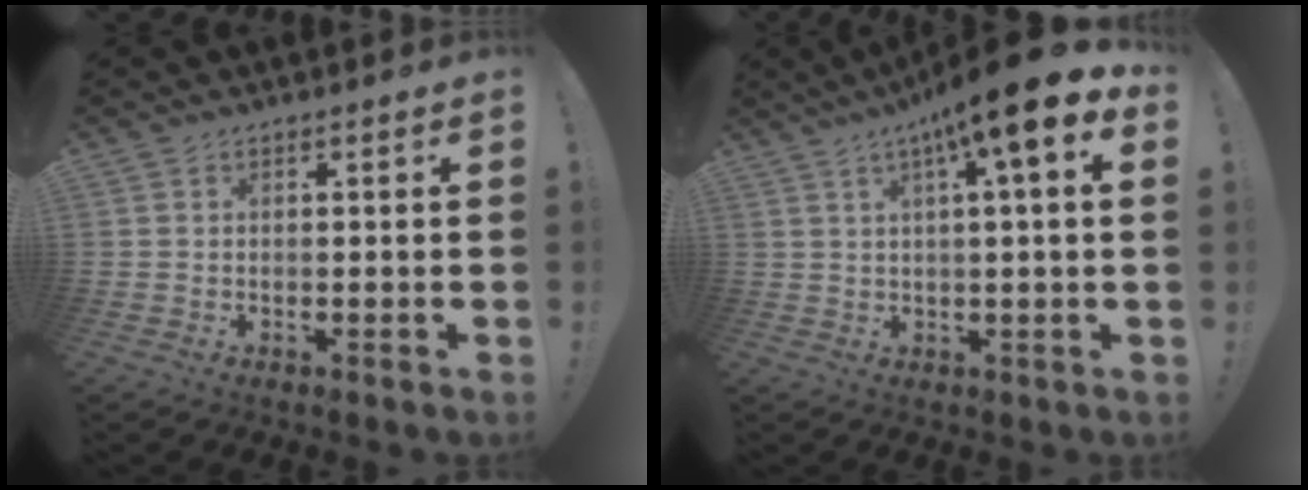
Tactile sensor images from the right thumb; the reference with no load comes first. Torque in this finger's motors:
{"motor_torque": [2.26, 2.75, 1.88, 0.50, 0.16]}